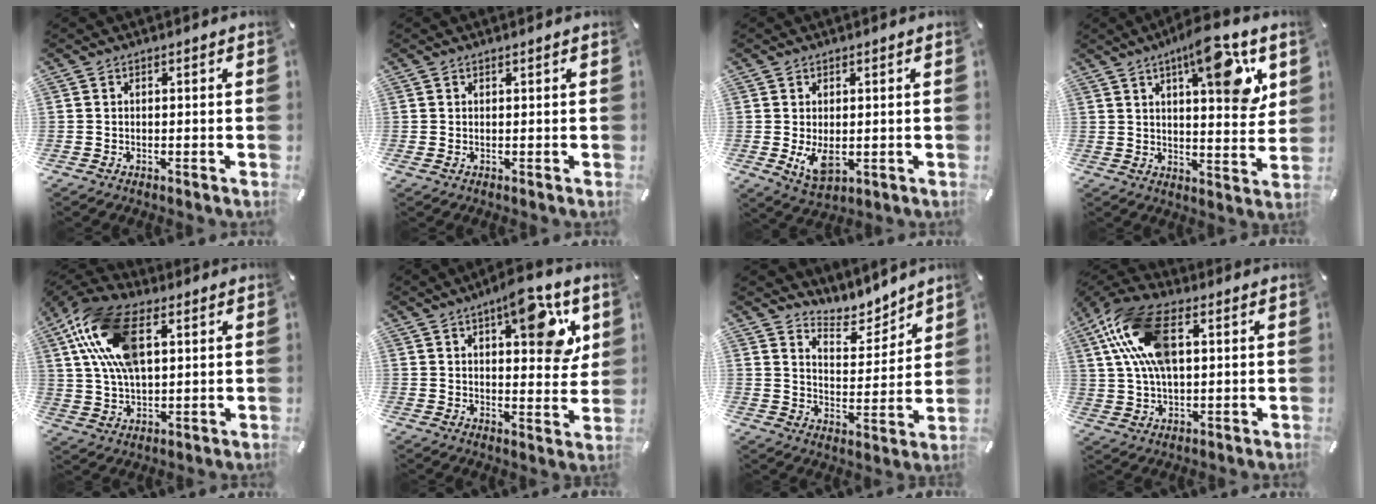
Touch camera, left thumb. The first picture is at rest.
{"total": 0.6, "force": [0.4, 0.0, 0.4], "torque": [-0.008, -0.002, 0.008]}
{"total": 5.7, "force": [-0.1, 3.5, 4.5], "torque": [-0.091, -0.010, -0.005]}
{"total": 14.7, "force": [7.4, 4.6, 11.8], "torque": [-0.156, -0.040, 0.114]}
{"total": 17.0, "force": [6.4, 9.4, 12.6], "torque": [-0.294, -0.002, 0.111]}
{"total": 13.4, "force": [6.8, 5.5, 10.2], "torque": [-0.118, -0.037, 0.105]}
{"total": 7.7, "force": [6.8, 3.5, -0.4], "torque": [0.003, -0.078, 0.121]}
{"total": 15.5, "force": [5.3, 8.4, 12.0], "torque": [-0.265, 0.007, 0.095]}